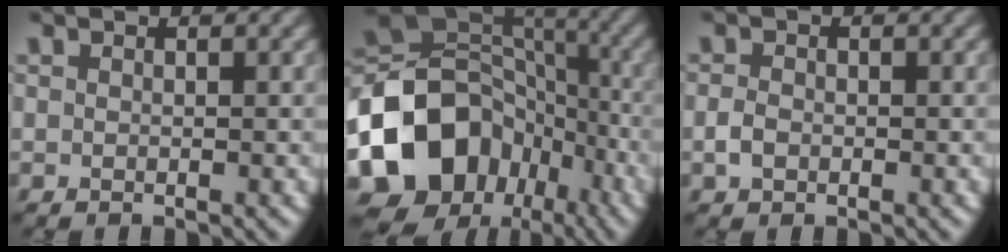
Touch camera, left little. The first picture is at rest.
{"total": 14.3, "force": [-5.5, 11.1, 7.2], "torque": [-0.156, 0.001, -0.106]}
{"total": 1.3, "force": [-0.6, 0.9, 0.8], "torque": [-0.019, 0.003, -0.015]}